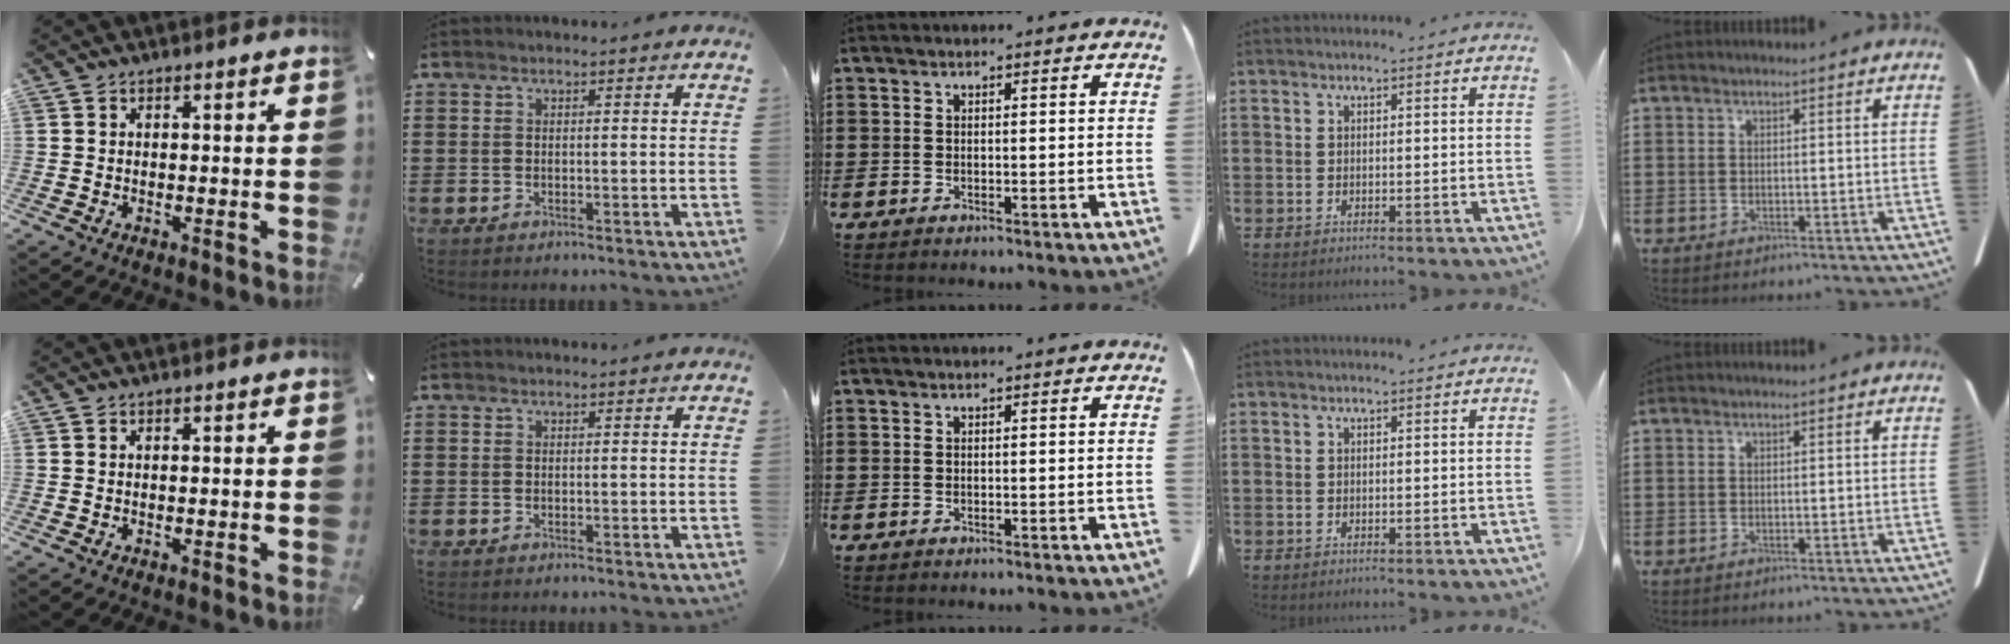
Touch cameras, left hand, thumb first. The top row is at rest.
{}